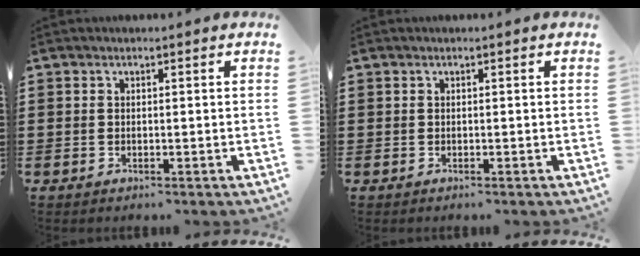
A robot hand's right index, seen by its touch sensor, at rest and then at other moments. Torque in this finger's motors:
{"motor_torque": [0.31, 0.52, -0.08, -0.02]}